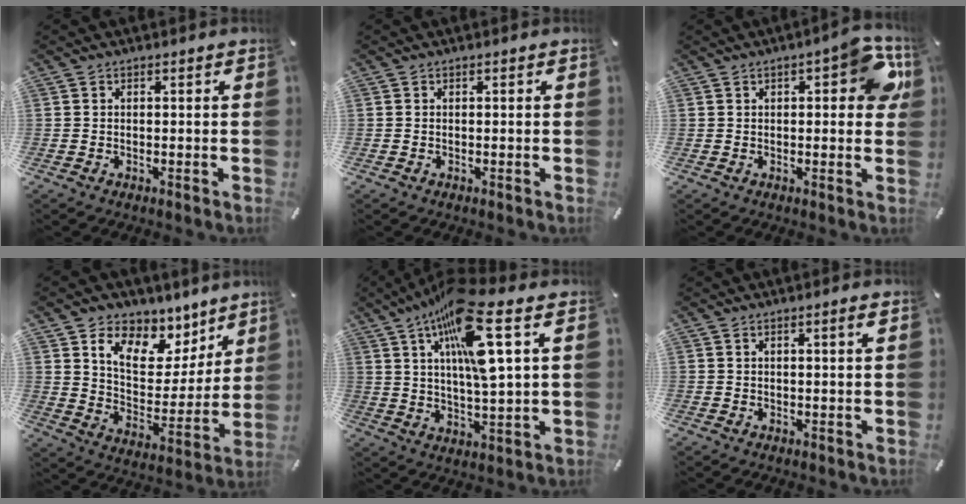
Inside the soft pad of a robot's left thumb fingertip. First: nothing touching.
{"total": 0.0}
{"total": 10.9, "force": [3.0, 4.6, 9.5], "torque": [-0.111, -0.012, 0.046]}
{"total": 12.3, "force": [8.4, 7.8, 4.4], "torque": [-0.083, -0.069, 0.152]}
{"total": 17.9, "force": [8.2, 4.2, 15.3], "torque": [-0.274, -0.031, 0.125]}
{"total": 1.8, "force": [0.7, 0.0, 1.6], "torque": [-0.032, 0.000, 0.010]}